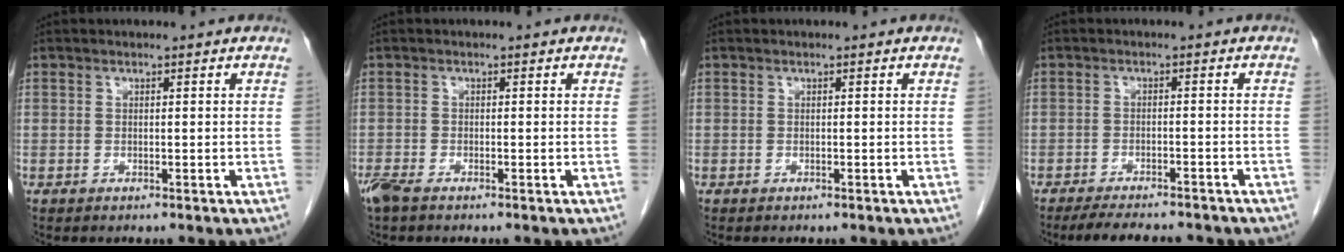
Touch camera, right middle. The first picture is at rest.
{"total": 2.6, "force": [-2.0, 0.7, 1.5], "torque": [-0.039, -0.008, -0.039]}
{"total": 0.0}
{"total": 10.1, "force": [-8.9, 2.2, 4.3], "torque": [-0.066, -0.009, -0.120]}